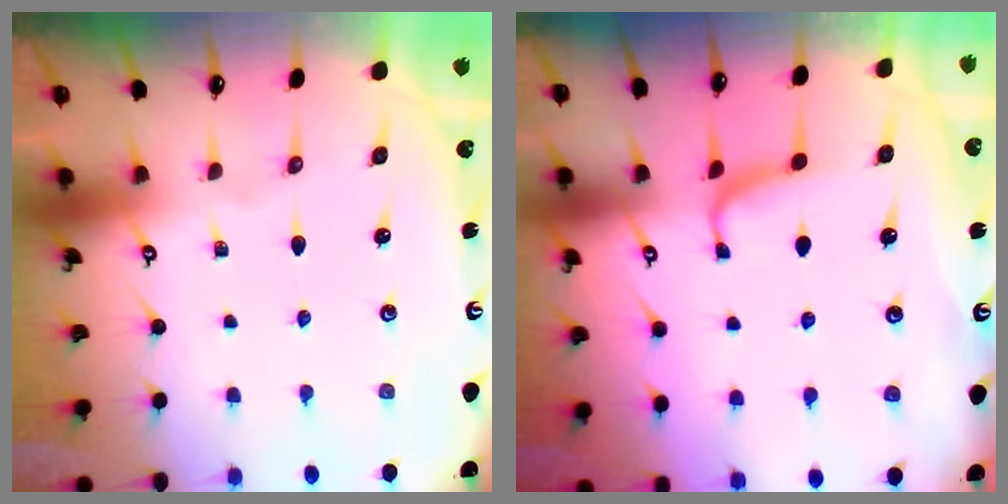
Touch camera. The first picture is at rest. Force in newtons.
{"total": 2.4, "press": 2.3, "slide": 0.3}